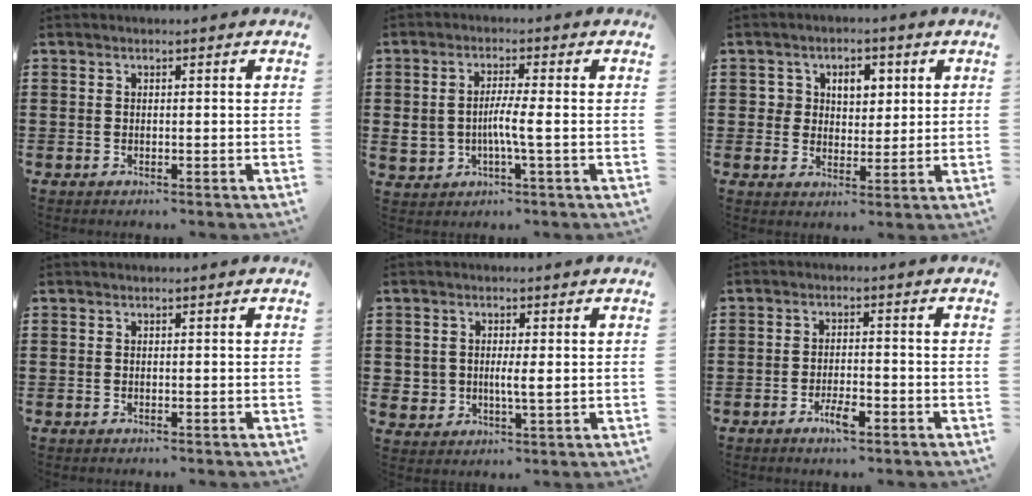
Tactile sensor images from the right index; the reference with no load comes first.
{"total": 3.8, "force": [-0.8, 1.0, 3.6], "torque": [-0.073, 0.000, -0.020]}
{"total": 4.2, "force": [1.4, 3.5, 2.0], "torque": [-0.053, 0.017, 0.021]}
{"total": 0.0}
{"total": 2.8, "force": [0.0, 2.0, 1.9], "torque": [-0.044, 0.009, -0.001]}
{"total": 3.8, "force": [-2.2, 1.0, 2.9], "torque": [-0.061, -0.002, -0.045]}